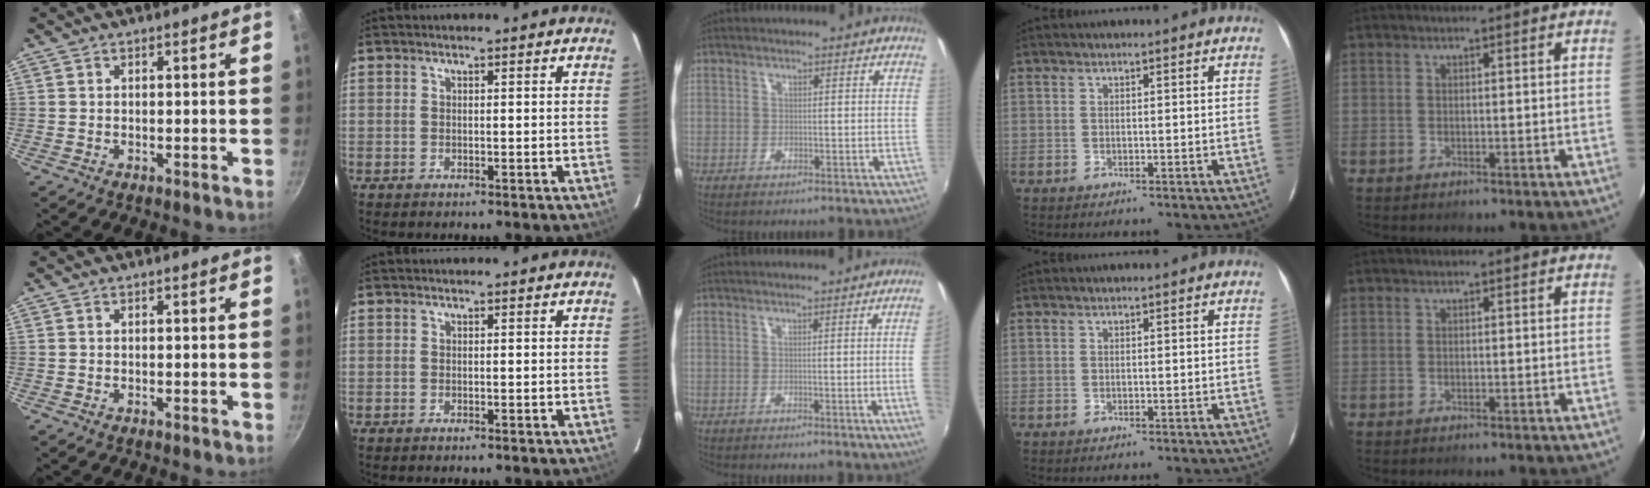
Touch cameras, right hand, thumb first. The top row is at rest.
{"middle": {"total": 4.1, "force": [-0.2, -1.7, 3.7], "torque": [-0.059, -0.010, 0.003]}}